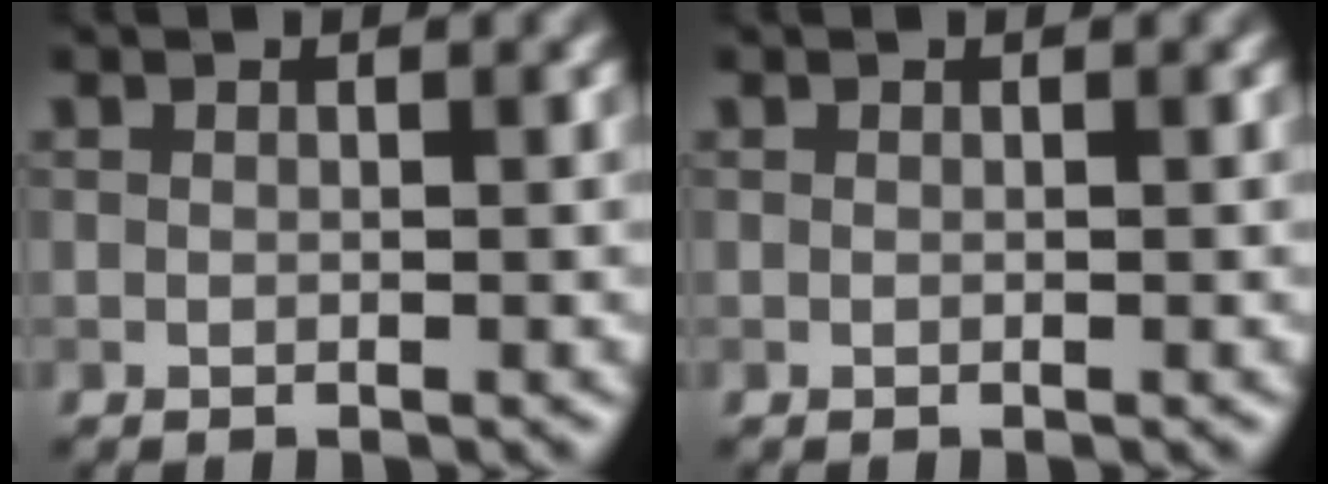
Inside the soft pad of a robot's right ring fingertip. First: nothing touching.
{"total": 0.0}